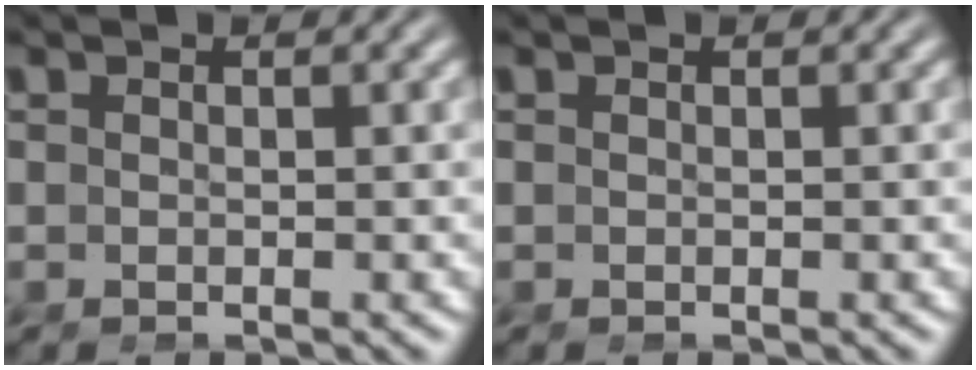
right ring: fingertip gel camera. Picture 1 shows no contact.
{"total": 0.0}